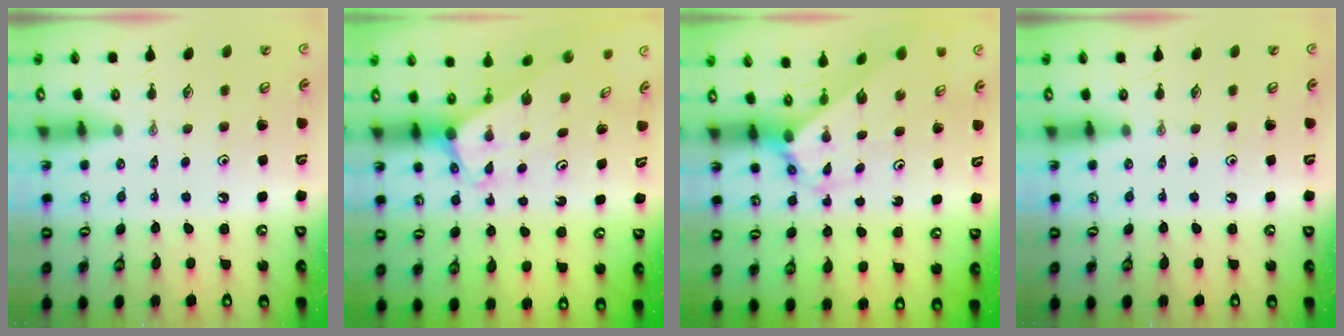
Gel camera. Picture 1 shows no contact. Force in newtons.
{"total": 2.0, "press": 2.0, "slide": 0.1}
{"total": 2.7, "press": 2.7, "slide": 0.3}
{"total": 0.0}